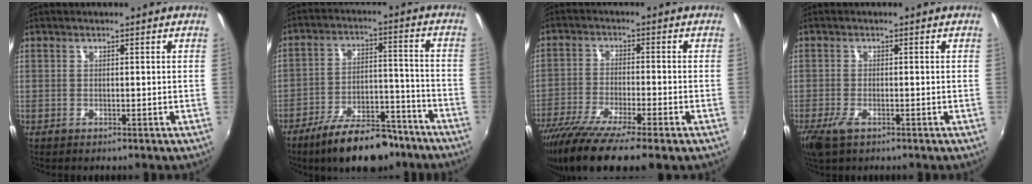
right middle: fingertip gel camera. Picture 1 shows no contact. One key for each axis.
{"total": 16.3, "fx": -12.5, "fy": 6.2, "fz": 8.3, "tx": -0.148, "ty": 0.004, "tz": -0.182}
{"total": 14.2, "fx": -10.5, "fy": 1.6, "fz": 9.5, "tx": -0.194, "ty": -0.055, "tz": -0.182}
{"total": 3.6, "fx": -2.2, "fy": 1.3, "fz": 2.5, "tx": -0.060, "ty": -0.012, "tz": -0.043}